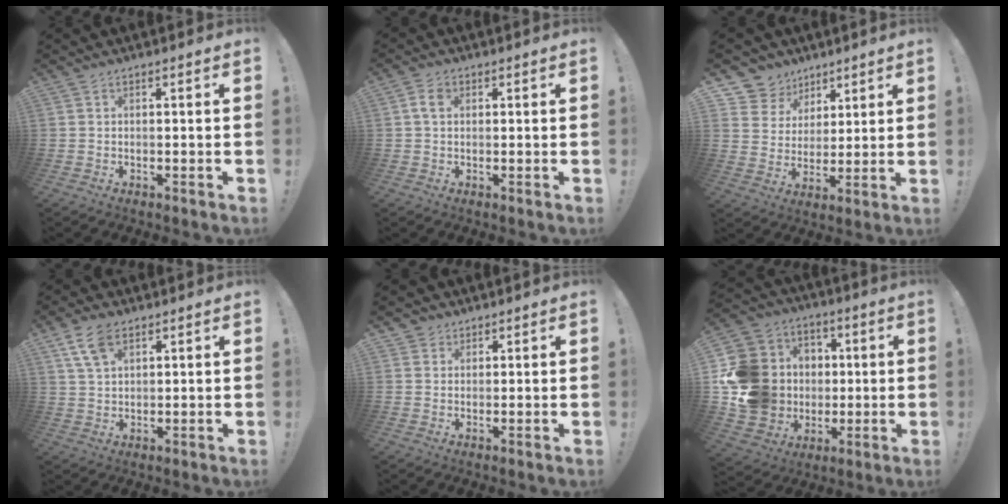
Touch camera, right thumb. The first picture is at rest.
{"total": 3.7, "force": [1.2, 2.5, 2.6], "torque": [-0.043, 0.004, 0.022]}
{"total": 9.7, "force": [5.8, 7.6, 1.4], "torque": [-0.030, -0.045, 0.121]}
{"total": 8.0, "force": [4.3, 4.3, 5.2], "torque": [-0.096, -0.002, 0.085]}
{"total": 2.8, "force": [1.7, 2.2, 0.0], "torque": [0.001, -0.007, 0.031]}
{"total": 20.3, "force": [0.0, 18.5, 8.3], "torque": [-0.149, 0.016, 0.049]}